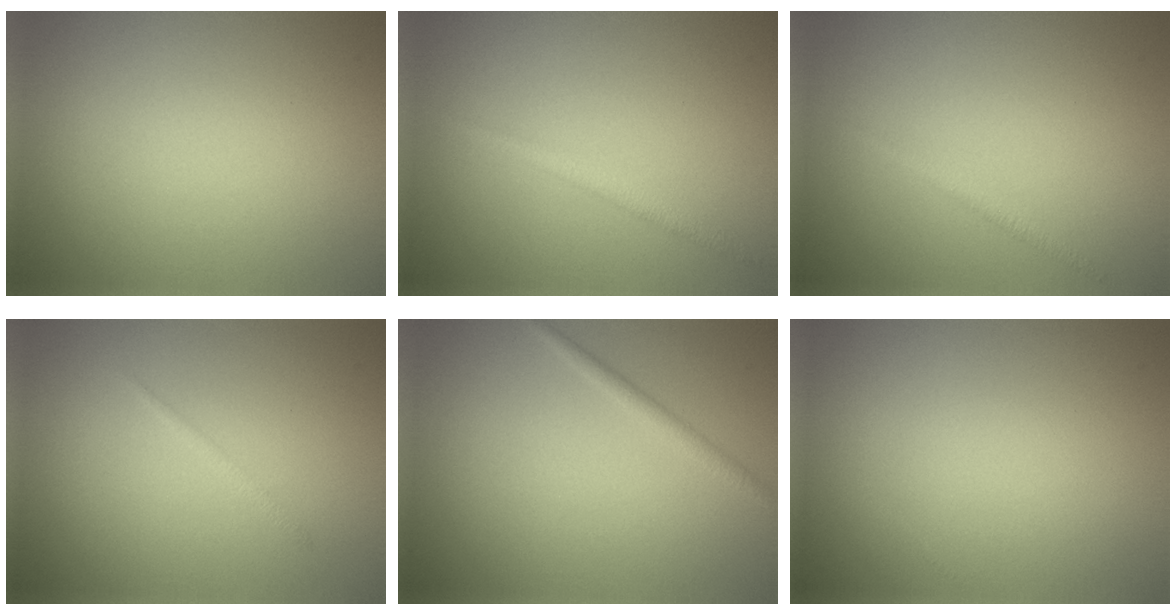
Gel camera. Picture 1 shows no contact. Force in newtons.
{"total": 1.3, "press": 1.3, "slide": 0.0}
{"total": 0.9, "press": 0.9, "slide": 0.1}
{"total": 0.6, "press": 0.6, "slide": 0.0}
{"total": 1.3, "press": 1.3, "slide": 0.0}
{"total": 0.0}